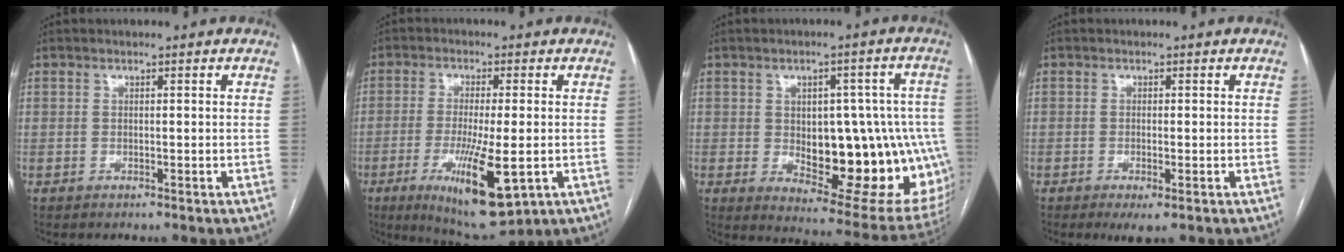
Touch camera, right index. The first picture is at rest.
{"total": 13.0, "force": [-4.2, 2.5, 12.0], "torque": [-0.209, -0.034, -0.058]}
{"total": 21.8, "force": [-2.8, 9.5, 19.5], "torque": [-0.174, 0.020, -0.006]}
{"total": 2.5, "force": [-1.2, 0.5, 2.2], "torque": [-0.035, -0.007, -0.014]}